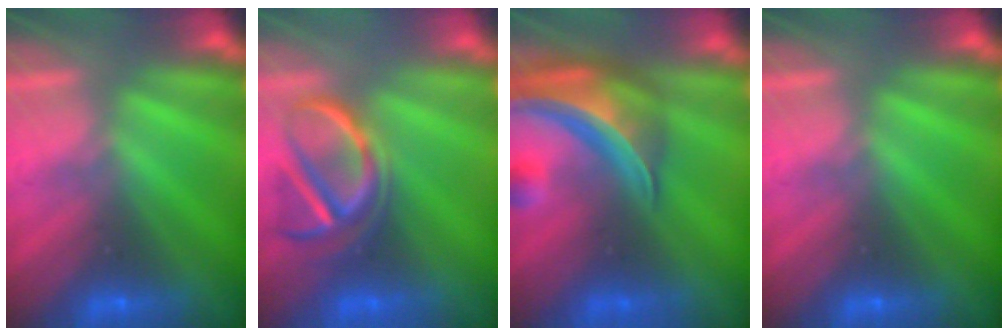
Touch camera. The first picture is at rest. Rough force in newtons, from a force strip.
{"total": 4.1}
{"total": 8.5}
{"total": 0.0}